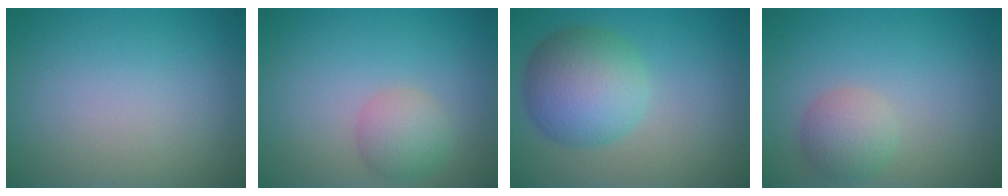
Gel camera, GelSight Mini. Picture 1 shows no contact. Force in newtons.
{"total": 2.6, "press": 2.6, "slide": 0.1}
{"total": 6.9, "press": 6.9, "slide": 0.3}
{"total": 2.7, "press": 2.7, "slide": 0.1}